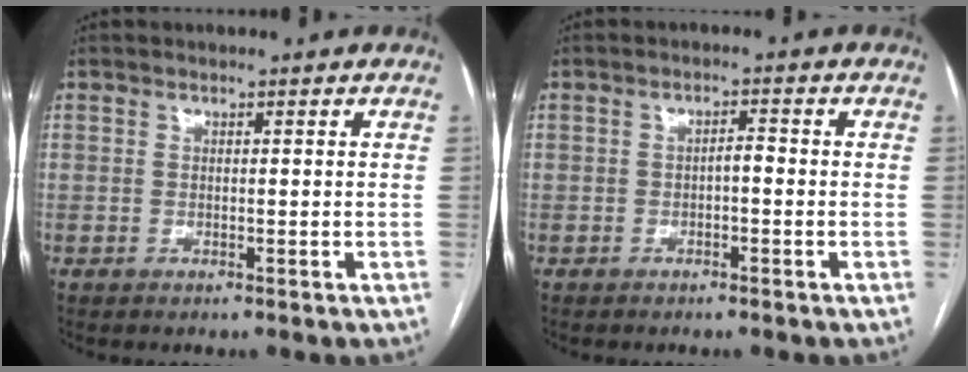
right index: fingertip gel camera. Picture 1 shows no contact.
{"total": 1.8, "force": [-0.5, 0.6, 1.6], "torque": [-0.022, 0.005, -0.011]}